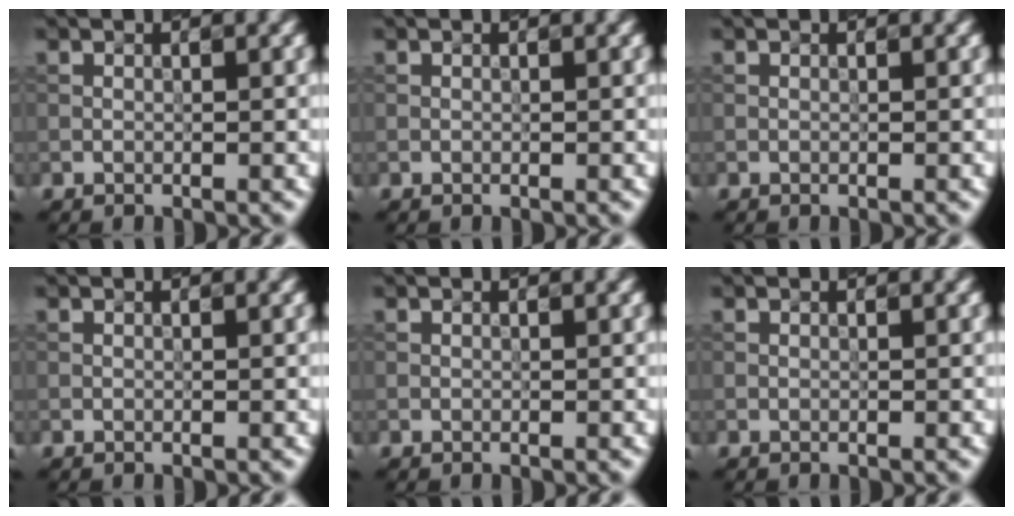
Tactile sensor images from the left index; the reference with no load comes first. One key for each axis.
{"total": 0.0}
{"total": 0.0}
{"total": 0.0}
{"total": 0.0}
{"total": 0.0}